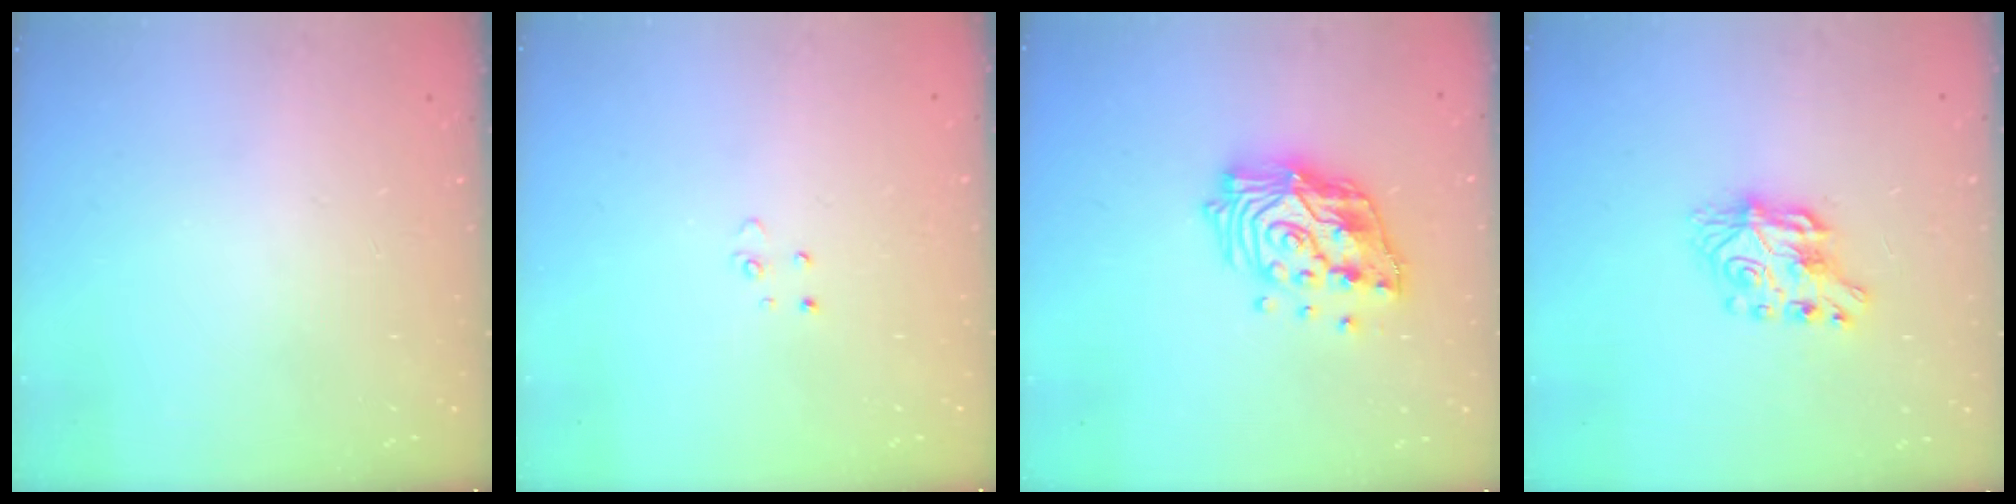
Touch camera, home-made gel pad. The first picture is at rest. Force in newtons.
{"total": 2.6, "press": 2.6, "slide": 0.2}
{"total": 17.3, "press": 17.1, "slide": 2.1}
{"total": 7.7, "press": 7.6, "slide": 0.7}